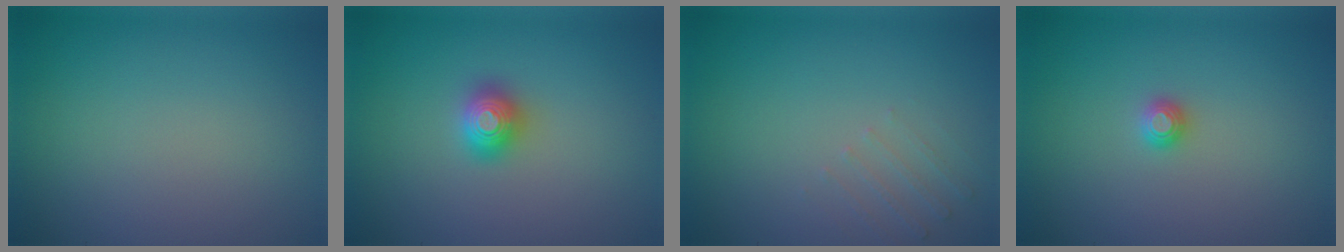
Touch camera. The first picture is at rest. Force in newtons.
{"total": 2.0, "press": 2.0, "slide": 0.2}
{"total": 1.3, "press": 1.3, "slide": 0.4}
{"total": 1.1, "press": 1.1, "slide": 0.1}